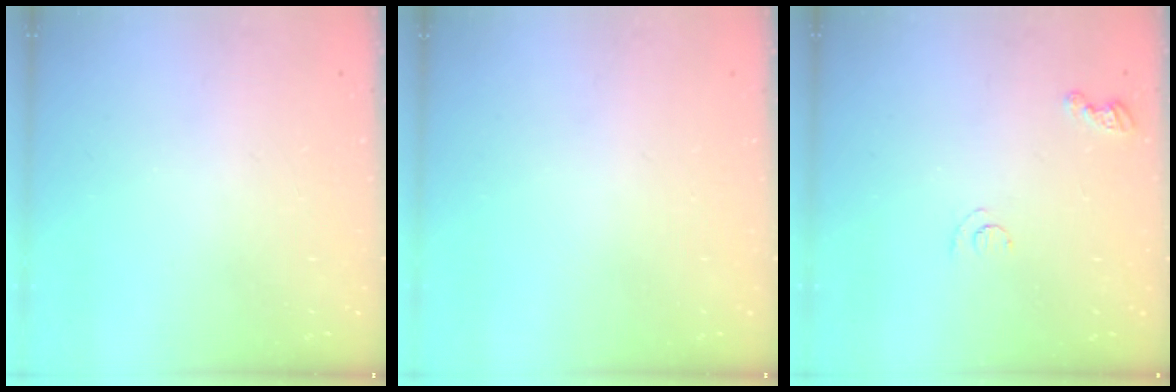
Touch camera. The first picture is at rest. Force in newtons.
{"total": 0.0}
{"total": 5.5, "press": 5.5, "slide": 0.6}